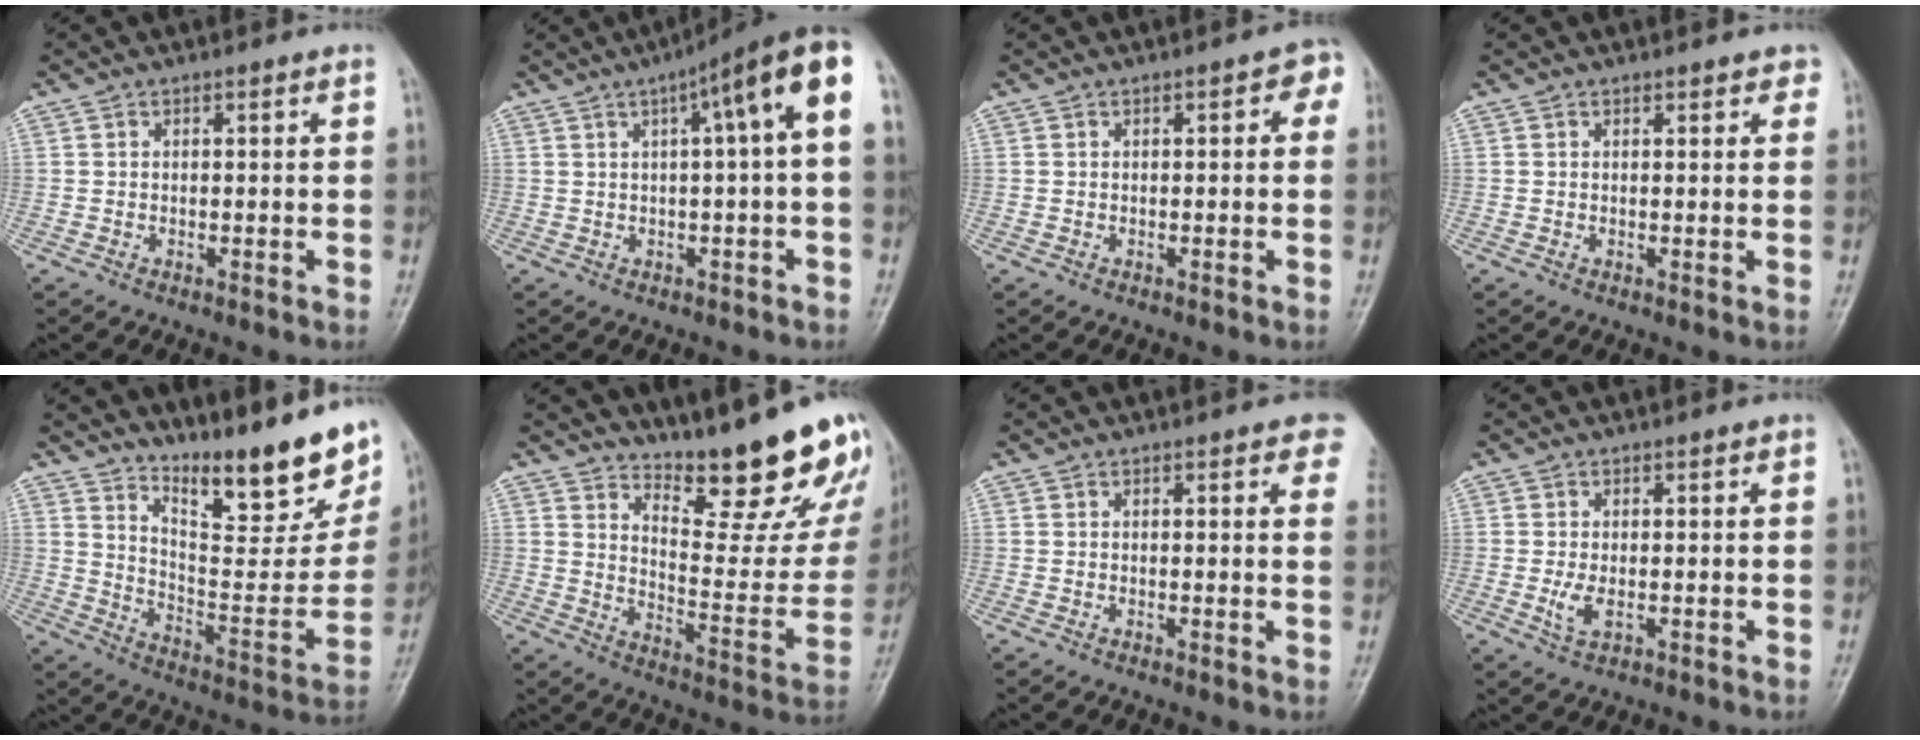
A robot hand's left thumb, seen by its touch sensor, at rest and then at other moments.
{"total": 10.1, "force": [2.5, 1.3, 9.7], "torque": [-0.138, 0.032, 0.029]}
{"total": 3.3, "force": [0.7, 1.6, 2.8], "torque": [-0.015, 0.005, -0.002]}
{"total": 1.9, "force": [1.4, 1.0, 0.7], "torque": [0.014, -0.001, 0.010]}
{"total": 22.7, "force": [16.8, 6.0, 14.1], "torque": [-0.172, -0.111, 0.249]}
{"total": 21.2, "force": [17.5, 5.1, 10.9], "torque": [-0.112, -0.152, 0.239]}
{"total": 5.3, "force": [3.1, 1.9, 3.9], "torque": [-0.019, -0.002, 0.027]}
{"total": 2.8, "force": [-0.2, 1.6, 2.3], "torque": [-0.051, -0.009, -0.001]}